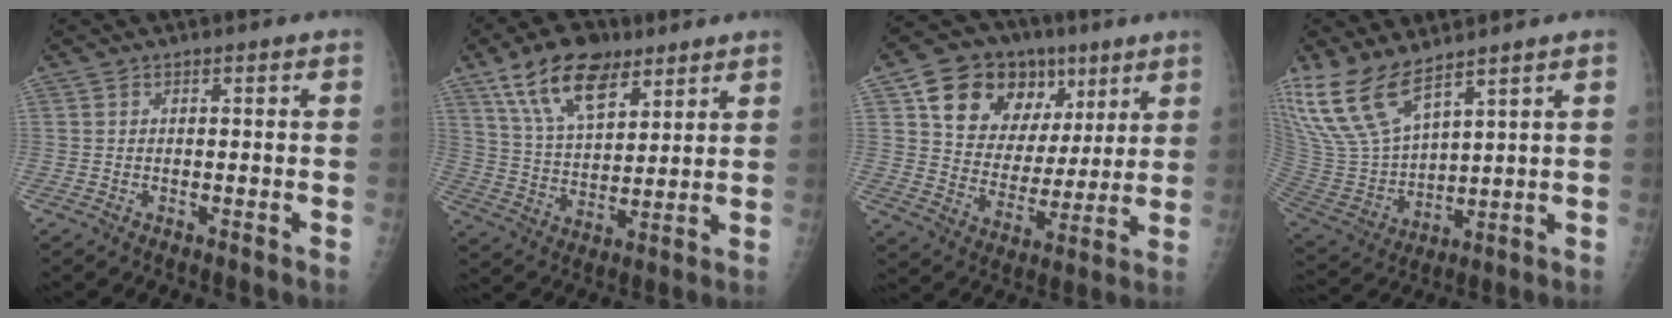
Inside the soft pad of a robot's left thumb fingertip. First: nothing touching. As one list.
[{"total": 15.3, "force": [9.2, 7.6, 9.6], "torque": [-0.140, -0.032, 0.169]}, {"total": 19.9, "force": [9.4, 13.9, 10.7], "torque": [-0.126, -0.016, 0.158]}, {"total": 13.8, "force": [10.4, 4.8, 7.7], "torque": [-0.154, -0.048, 0.230]}]